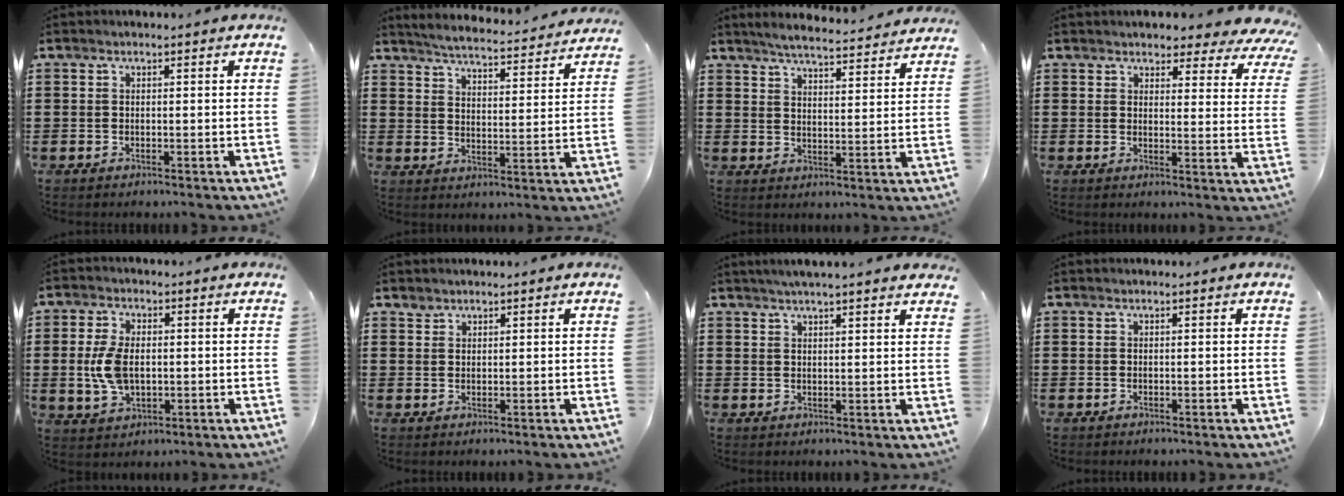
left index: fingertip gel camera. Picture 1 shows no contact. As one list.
[{"total": 4.7, "force": [4.6, -0.3, 1.0], "torque": [-0.042, -0.035, 0.075]}, {"total": 4.7, "force": [4.6, -0.2, 1.2], "torque": [-0.042, -0.030, 0.078]}, {"total": 3.7, "force": [3.4, 0.8, 1.0], "torque": [-0.030, -0.017, 0.059]}, {"total": 6.8, "force": [0.1, 4.1, 5.4], "torque": [-0.142, 0.001, -0.007]}, {"total": 1.4, "force": [1.3, 0.6, 0.1], "torque": [-0.004, 0.000, 0.027]}, {"total": 2.7, "force": [2.6, -0.2, 0.9], "torque": [-0.024, 0.000, 0.047]}, {"total": 0.0}]